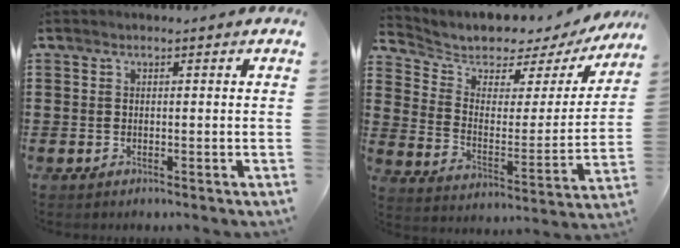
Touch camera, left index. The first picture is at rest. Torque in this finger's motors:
{"motor_torque": [1.07, -1.07, 0.30, 0.06]}